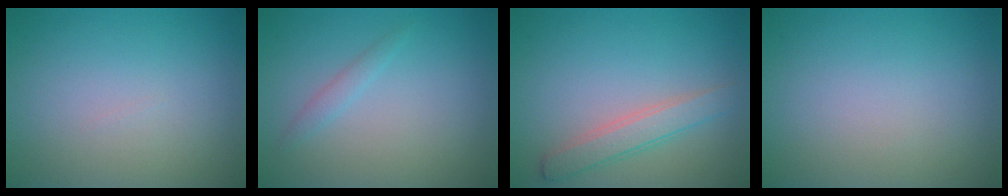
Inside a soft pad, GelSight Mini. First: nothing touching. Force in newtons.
{"total": 1.0, "press": 1.0, "slide": 0.1}
{"total": 2.6, "press": 2.6, "slide": 0.1}
{"total": 0.0}